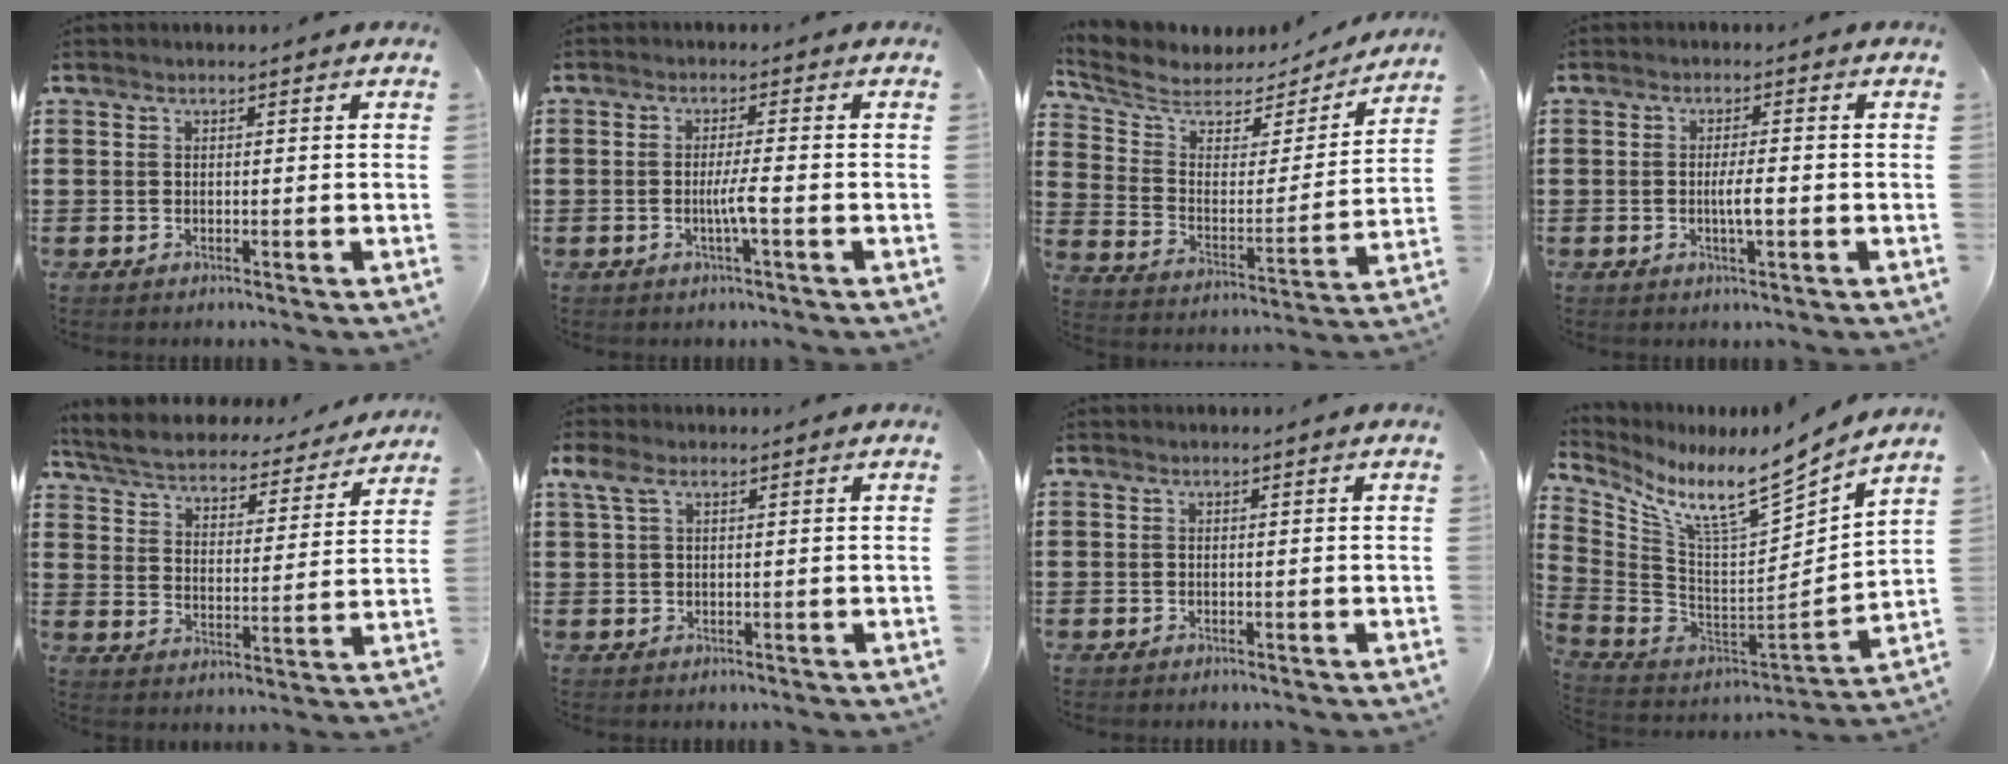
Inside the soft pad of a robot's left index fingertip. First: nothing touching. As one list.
[{"total": 3.3, "force": [-0.8, -0.1, 3.2], "torque": [-0.062, -0.007, -0.020]}, {"total": 5.4, "force": [4.3, 2.9, 1.7], "torque": [-0.066, -0.031, 0.069]}, {"total": 3.1, "force": [-0.5, 0.6, 3.0], "torque": [-0.060, -0.003, -0.011]}, {"total": 4.3, "force": [4.1, 0.4, 1.1], "torque": [-0.044, -0.031, 0.063]}, {"total": 2.9, "force": [1.2, 1.4, 2.3], "torque": [-0.058, 0.003, 0.019]}, {"total": 0.0}, {"total": 9.7, "force": [7.4, 0.4, 6.2], "torque": [-0.141, -0.073, 0.116]}]